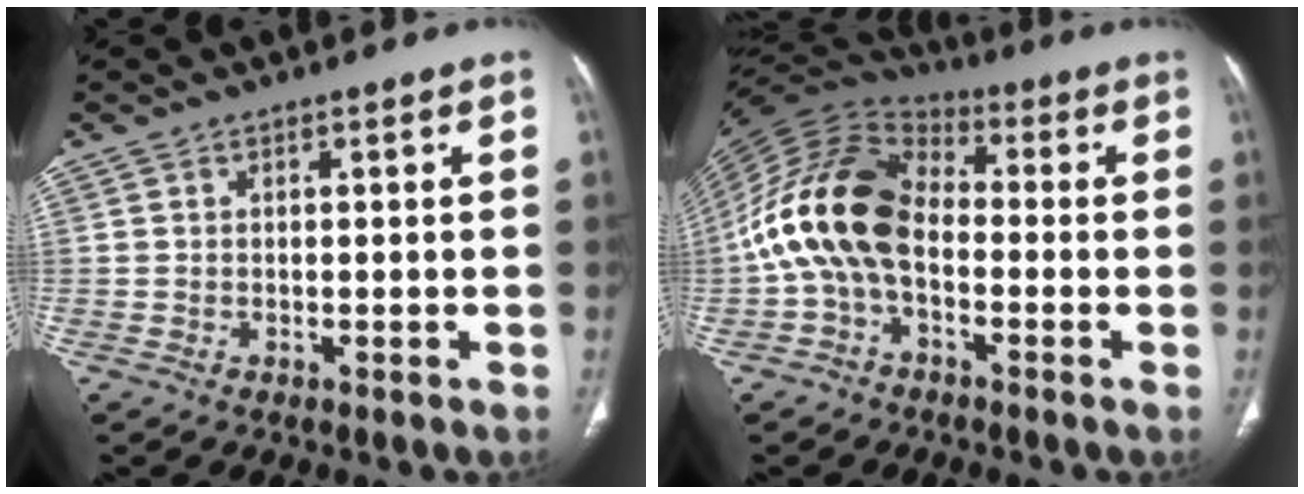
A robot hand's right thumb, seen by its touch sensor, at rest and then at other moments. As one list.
[{"total": 16.3, "force": [-2.0, 10.3, 12.5], "torque": [-0.238, 0.045, -0.047]}]